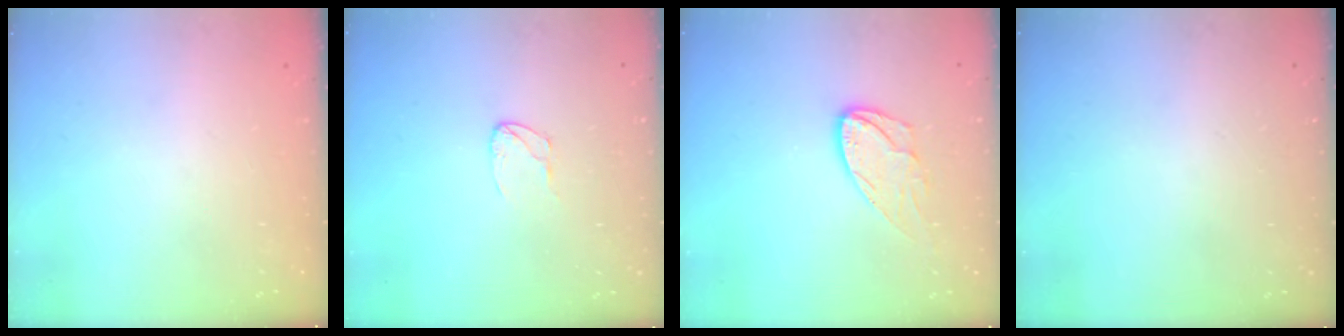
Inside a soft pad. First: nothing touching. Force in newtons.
{"total": 3.9, "press": 3.9, "slide": 0.3}
{"total": 9.3, "press": 9.3, "slide": 0.5}
{"total": 0.0}